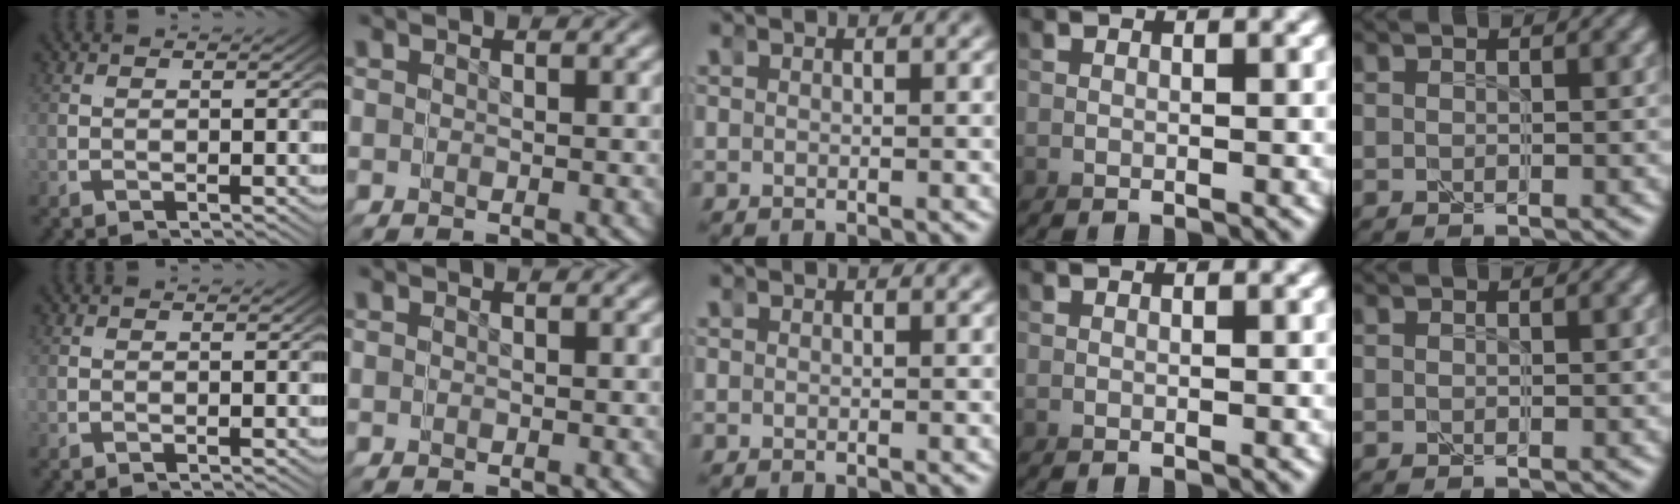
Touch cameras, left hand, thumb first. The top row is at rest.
{"ring": {"total": 4.5, "force": [1.2, -3.2, -3.0], "torque": [0.049, 0.021, 0.009]}}